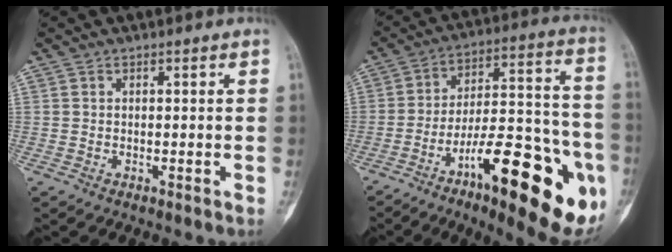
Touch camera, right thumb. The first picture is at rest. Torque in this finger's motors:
{"motor_torque": [2.24, 2.29, 0.40, -0.38, 0.22]}